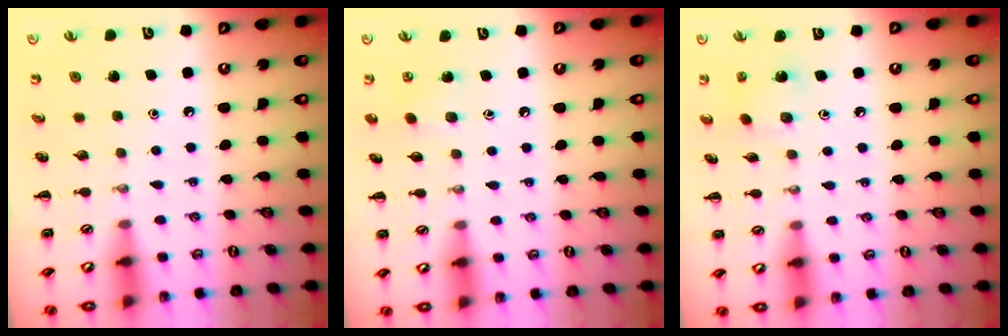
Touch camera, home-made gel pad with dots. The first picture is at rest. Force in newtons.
{"total": 4.6, "press": 4.4, "slide": 1.3}
{"total": 1.7, "press": 1.7, "slide": 0.5}